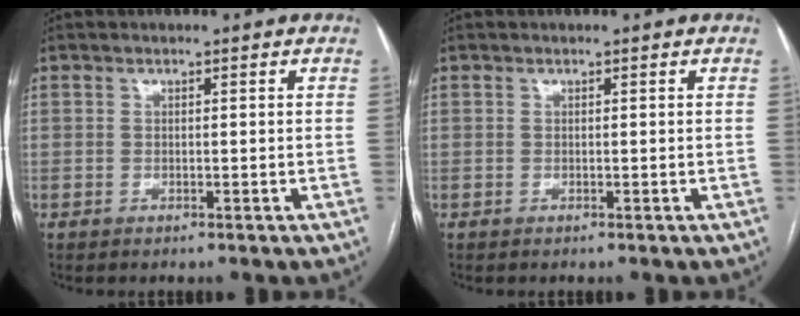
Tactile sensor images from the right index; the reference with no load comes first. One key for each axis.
{"total": 0.0}